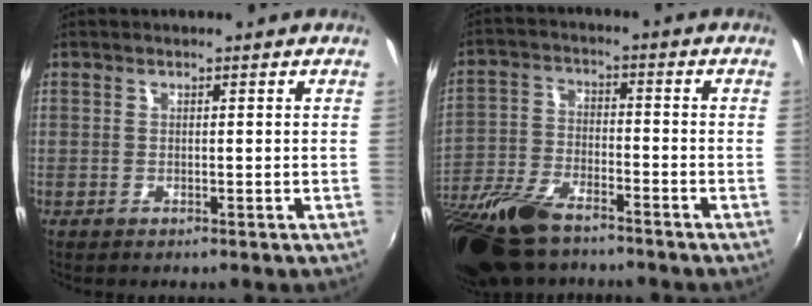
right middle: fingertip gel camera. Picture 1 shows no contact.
{"total": 18.0, "force": [-13.7, 6.5, 9.7], "torque": [-0.229, -0.036, -0.259]}